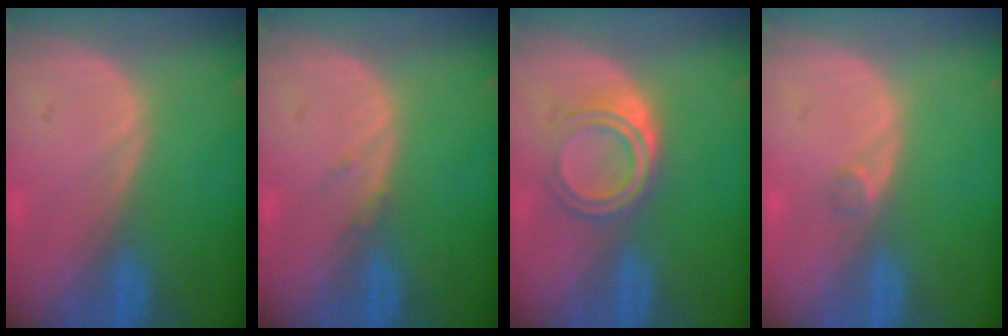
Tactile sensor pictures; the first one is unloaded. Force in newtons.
{"total": 0.8, "press": 0.8, "slide": 0.1}
{"total": 5.1, "press": 4.5, "slide": 2.4}
{"total": 1.2, "press": 1.0, "slide": 0.7}